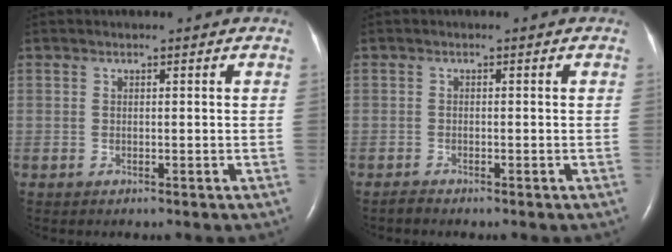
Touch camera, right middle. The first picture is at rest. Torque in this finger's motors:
{"motor_torque": [0.14, -0.13, -0.04, -0.01]}